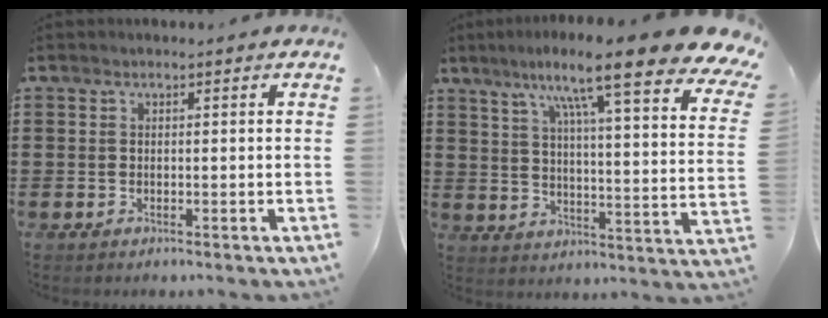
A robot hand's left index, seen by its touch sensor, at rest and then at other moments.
{"total": 13.3, "force": [9.5, 0.6, 9.2], "torque": [-0.169, -0.063, 0.143]}